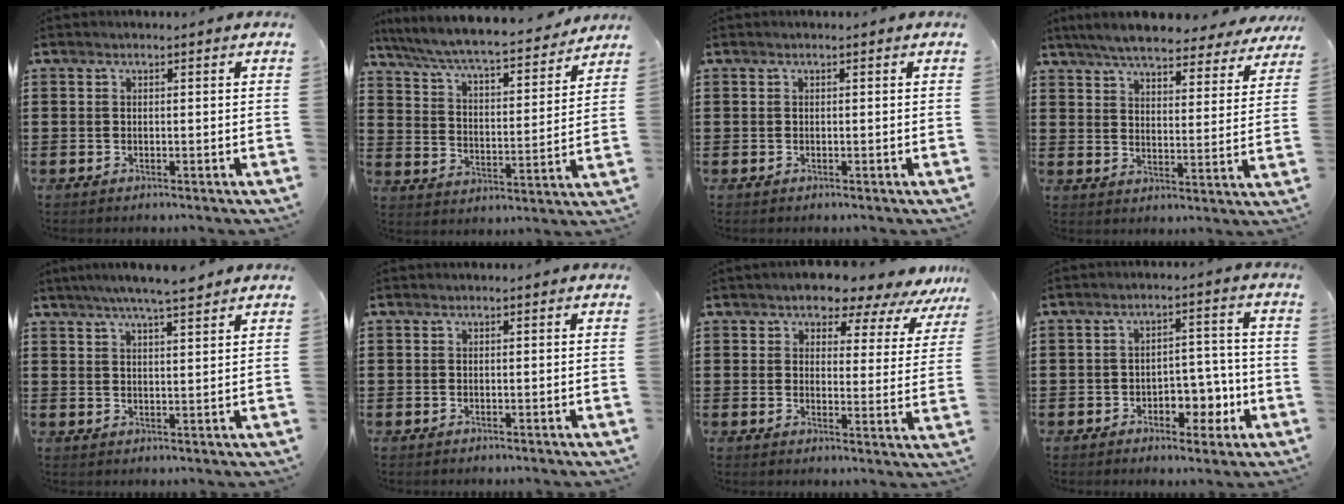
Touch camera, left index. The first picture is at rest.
{"total": 6.8, "force": [6.3, 0.2, 2.4], "torque": [-0.075, -0.047, 0.105]}
{"total": 0.0}
{"total": 6.4, "force": [6.1, 0.4, 2.0], "torque": [-0.065, -0.032, 0.107]}
{"total": 5.2, "force": [4.3, 0.2, 2.9], "torque": [-0.067, -0.004, 0.076]}
{"total": 0.0}
{"total": 5.2, "force": [4.7, 1.6, 1.5], "torque": [-0.040, -0.030, 0.076]}
{"total": 5.6, "force": [-2.5, 3.6, 3.5], "torque": [-0.054, 0.009, -0.047]}